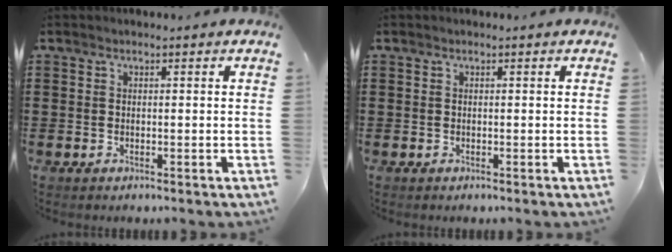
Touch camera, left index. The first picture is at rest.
{"total": 0.0}